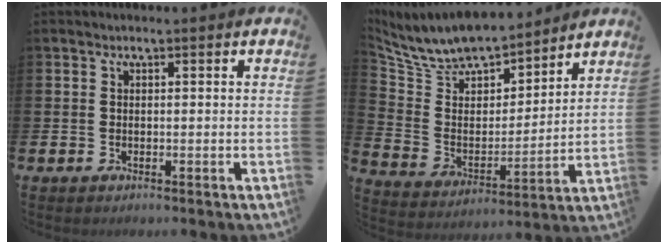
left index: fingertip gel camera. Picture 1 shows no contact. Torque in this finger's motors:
{"motor_torque": [0.33, -0.44, 0.60, 0.21]}